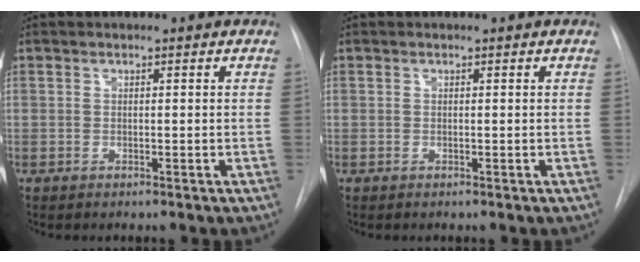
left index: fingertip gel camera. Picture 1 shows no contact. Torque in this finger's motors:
{"motor_torque": [0.00, 0.00, 0.00, 0.00]}